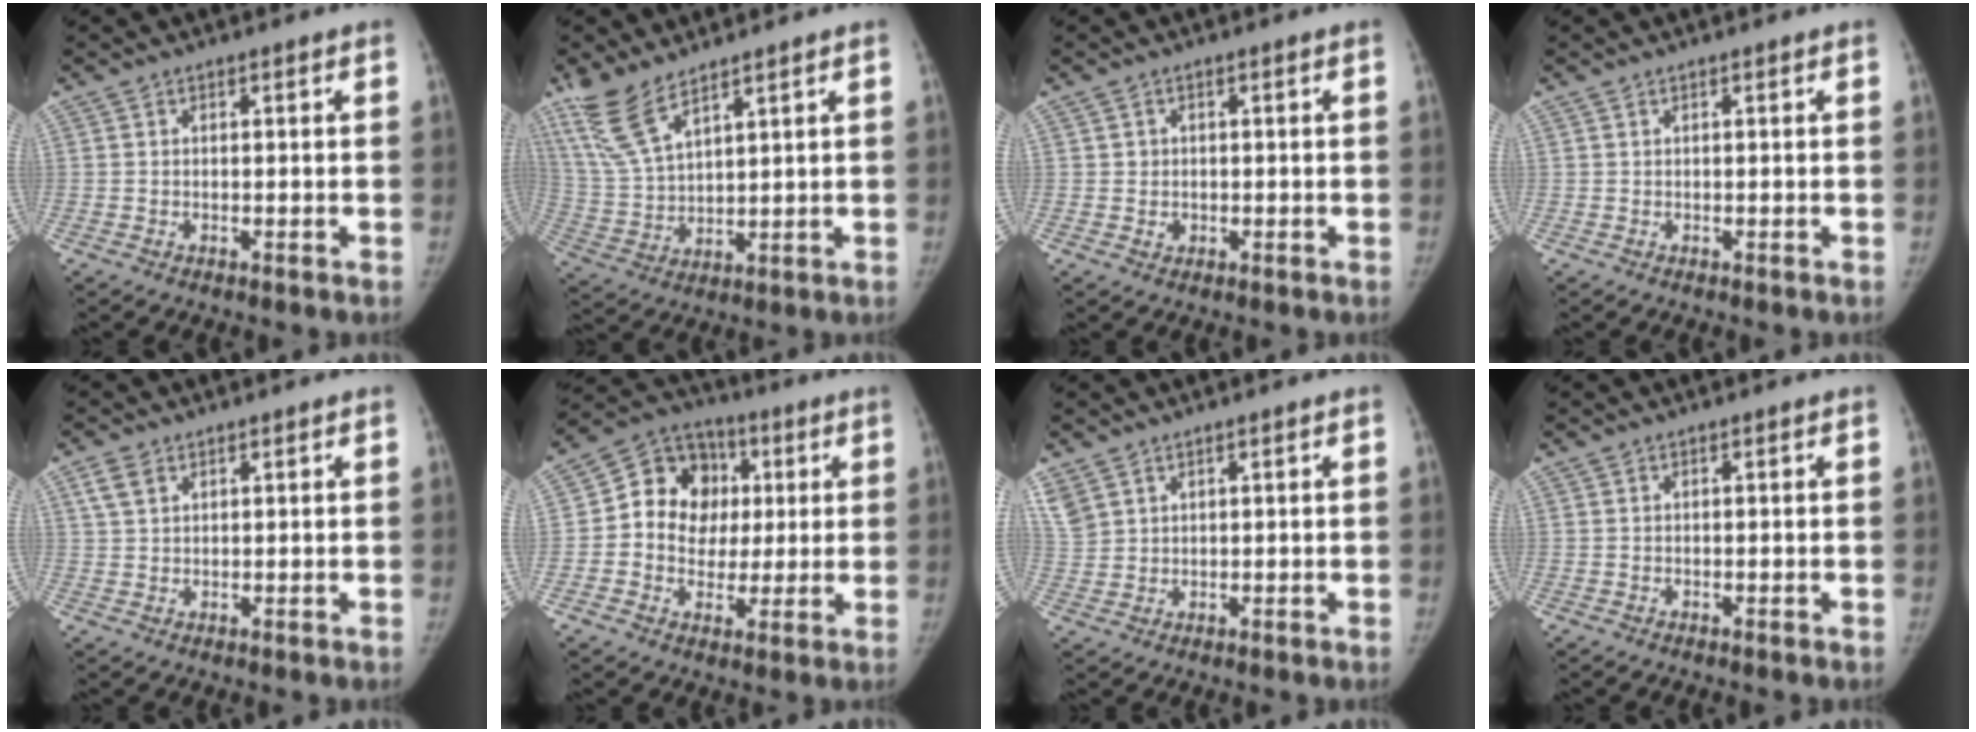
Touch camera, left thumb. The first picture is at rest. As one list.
[{"total": 10.5, "force": [7.6, 3.3, 6.5], "torque": [-0.138, -0.030, 0.168]}, {"total": 1.7, "force": [0.0, 1.7, 0.2], "torque": [0.008, 0.000, 0.002]}, {"total": 0.0}, {"total": 3.5, "force": [1.8, 2.3, 2.0], "torque": [-0.039, 0.004, 0.042]}, {"total": 13.7, "force": [1.6, 11.9, 6.7], "torque": [-0.072, 0.018, 0.018]}, {"total": 6.2, "force": [3.8, 4.2, 2.6], "torque": [-0.067, 0.002, 0.088]}, {"total": 0.0}]